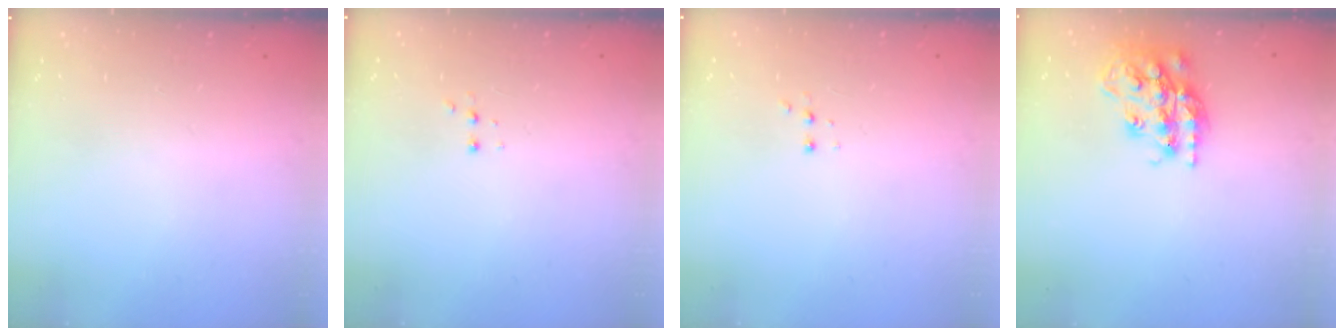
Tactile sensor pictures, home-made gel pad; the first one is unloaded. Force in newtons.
{"total": 3.0, "press": 2.9, "slide": 0.7}
{"total": 3.0, "press": 2.9, "slide": 0.7}
{"total": 19.3, "press": 19.3, "slide": 1.4}